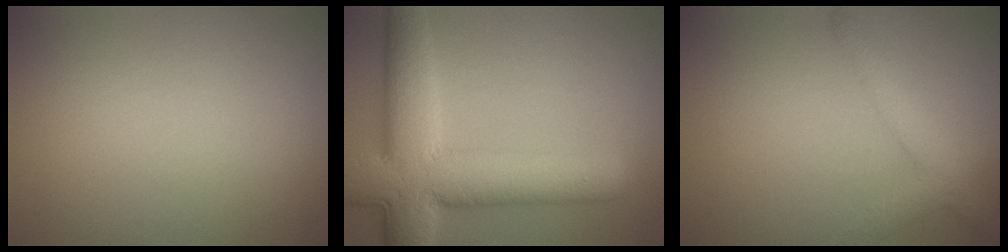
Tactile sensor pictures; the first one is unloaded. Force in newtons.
{"total": 10.0, "press": 10.0, "slide": 0.3}
{"total": 2.2, "press": 2.2, "slide": 0.2}